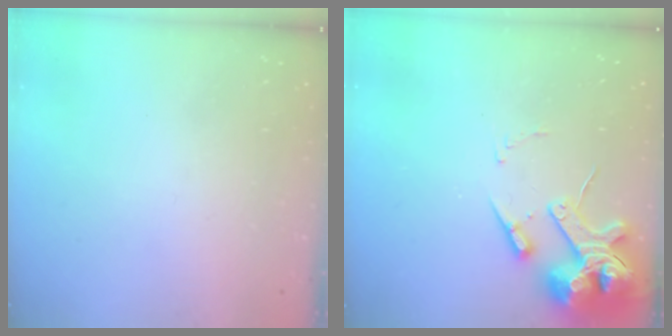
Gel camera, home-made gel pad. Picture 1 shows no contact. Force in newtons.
{"total": 16.2, "press": 16.1, "slide": 1.9}